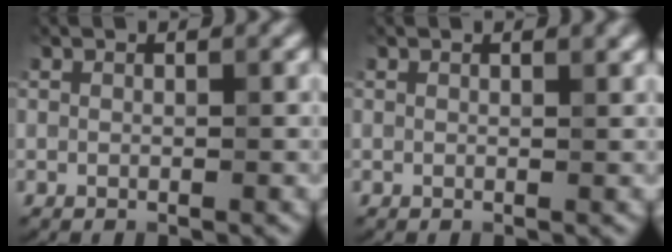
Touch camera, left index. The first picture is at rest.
{"total": 0.6, "force": [0.5, 0.1, 0.4], "torque": [-0.005, 0.001, 0.007]}